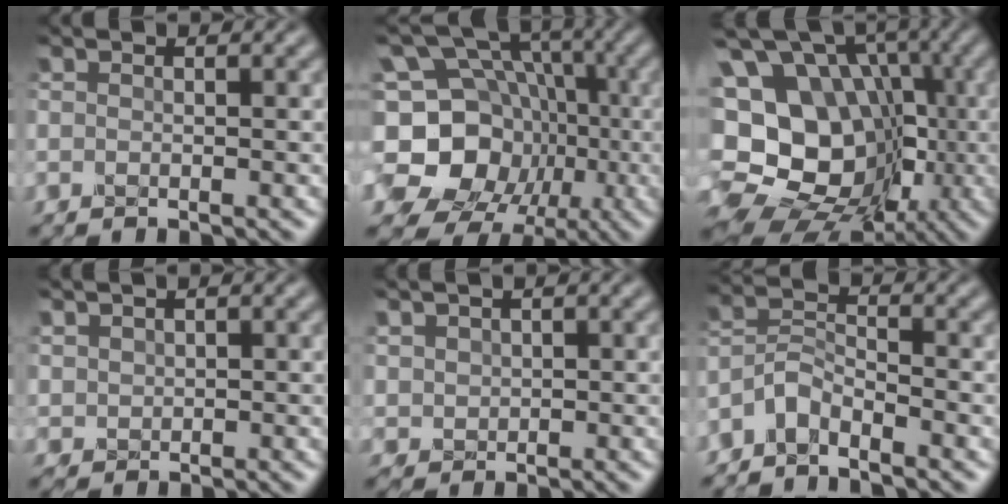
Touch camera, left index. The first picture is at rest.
{"total": 15.7, "force": [-3.5, 13.5, 7.1], "torque": [-0.162, 0.021, -0.076]}
{"total": 20.6, "force": [0.1, 17.1, 11.4], "torque": [-0.209, 0.025, 0.003]}
{"total": 1.0, "force": [0.7, 0.6, -0.1], "torque": [-0.002, -0.002, 0.017]}
{"total": 1.2, "force": [0.7, 0.9, 0.0], "torque": [-0.004, -0.002, 0.018]}
{"total": 2.6, "force": [-2.2, 0.6, 1.1], "torque": [-0.026, 0.010, -0.056]}